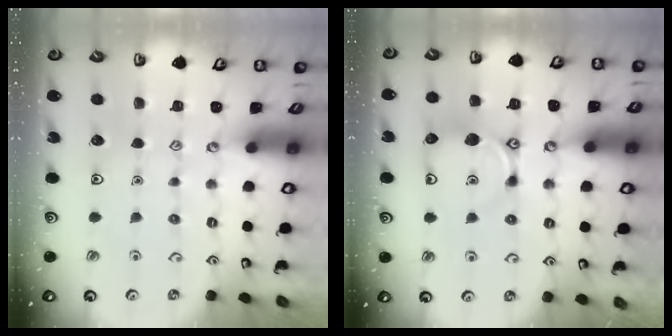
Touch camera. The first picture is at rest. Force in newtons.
{"total": 9.4, "press": 9.4, "slide": 0.6}